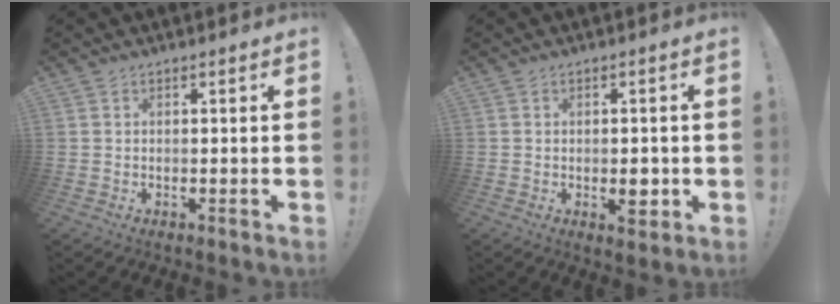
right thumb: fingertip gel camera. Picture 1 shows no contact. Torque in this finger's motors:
{"motor_torque": [0.06, 0.19, 0.22, -0.23, 0.00]}